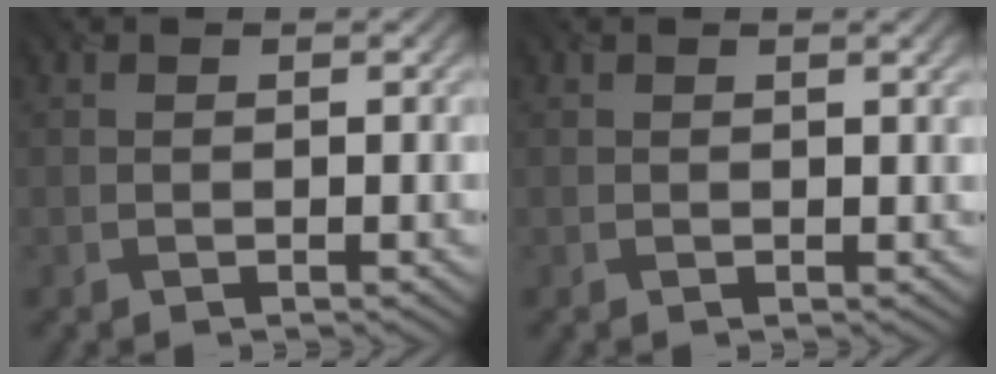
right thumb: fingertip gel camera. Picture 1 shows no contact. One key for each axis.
{"total": 1.2, "fx": 0.7, "fy": 0.0, "fz": 1.0, "tx": -0.012, "ty": 0.000, "tz": 0.011}